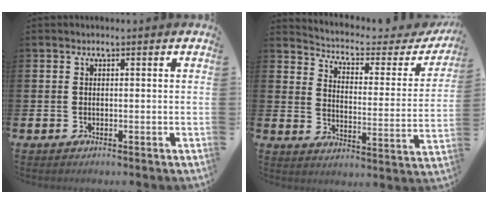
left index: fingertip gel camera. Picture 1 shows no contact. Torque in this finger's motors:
{"motor_torque": [0.84, -1.30, 0.06, 0.01]}